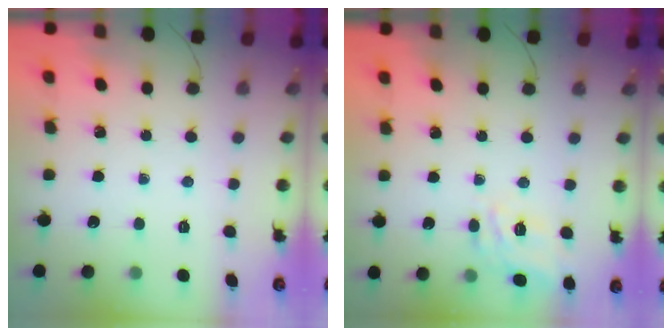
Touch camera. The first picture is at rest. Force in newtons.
{"total": 6.5, "press": 6.4, "slide": 1.0}